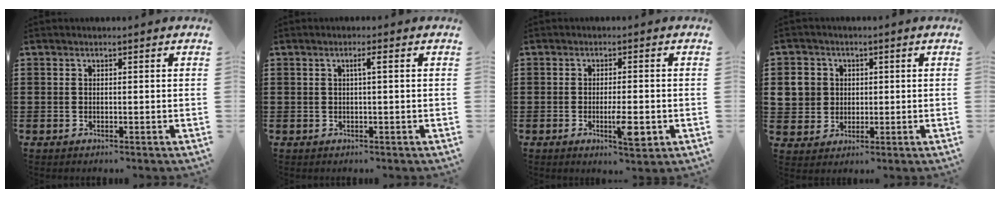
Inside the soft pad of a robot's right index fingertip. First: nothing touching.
{"total": 1.5, "force": [0.3, -0.1, 1.4], "torque": [-0.027, 0.002, 0.002]}
{"total": 5.0, "force": [-1.5, 1.2, 4.6], "torque": [-0.080, -0.004, -0.026]}
{"total": 5.2, "force": [0.9, 5.0, 1.4], "torque": [-0.063, 0.013, 0.012]}